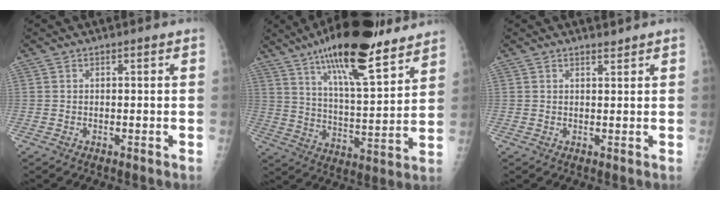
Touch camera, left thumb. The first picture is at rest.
{"total": 22.3, "force": [15.6, 5.6, 14.9], "torque": [-0.226, -0.060, 0.255]}
{"total": 1.3, "force": [1.2, 0.2, 0.5], "torque": [-0.005, -0.009, 0.020]}